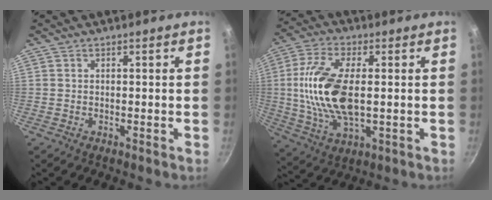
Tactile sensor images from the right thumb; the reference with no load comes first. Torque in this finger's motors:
{"motor_torque": [2.11, 2.90, 1.94, 0.08, 0.23]}